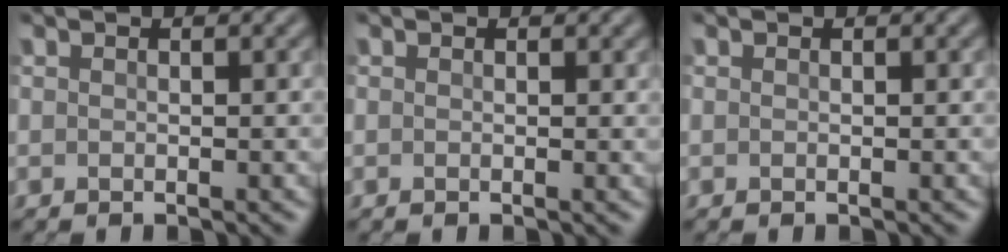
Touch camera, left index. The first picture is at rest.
{"total": 0.0}
{"total": 0.0}